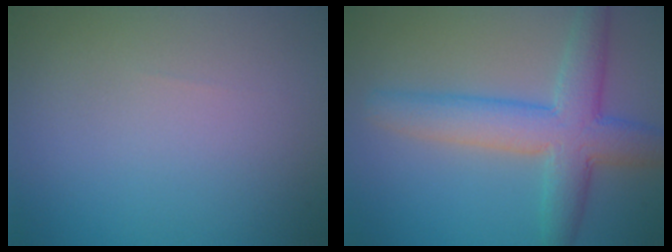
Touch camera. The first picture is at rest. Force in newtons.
{"total": 6.5, "press": 6.5, "slide": 0.2}